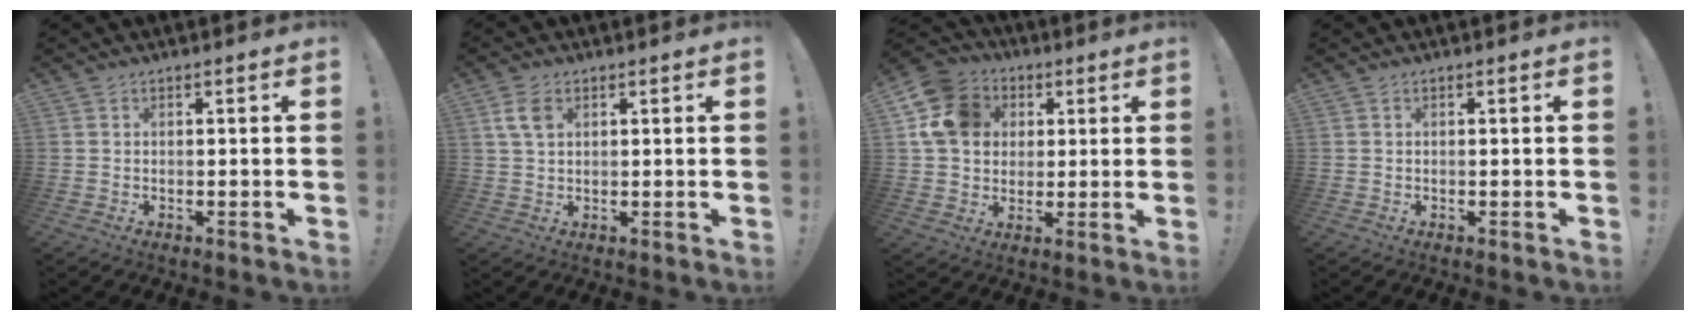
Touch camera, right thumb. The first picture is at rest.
{"total": 4.9, "force": [1.9, 2.9, 3.5], "torque": [-0.056, 0.000, 0.035]}
{"total": 14.4, "force": [3.6, 12.1, 6.9], "torque": [-0.100, -0.005, 0.077]}
{"total": 0.0}